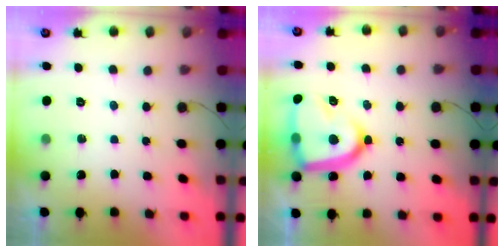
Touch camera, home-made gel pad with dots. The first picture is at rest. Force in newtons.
{"total": 19.7, "press": 19.6, "slide": 1.6}